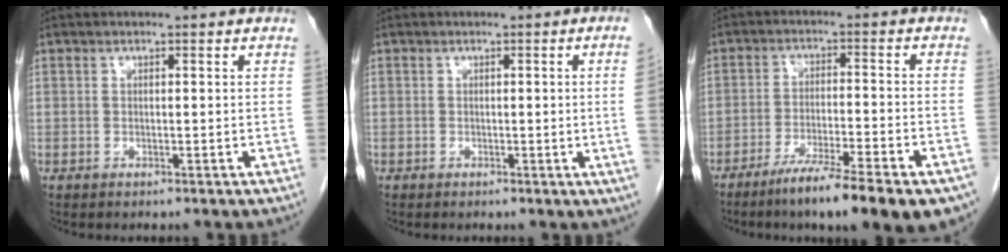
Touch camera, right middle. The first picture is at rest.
{"total": 3.2, "force": [-0.2, -1.3, 2.9], "torque": [-0.038, -0.004, 0.000]}
{"total": 15.1, "force": [-10.7, 1.5, 10.5], "torque": [-0.120, -0.022, -0.163]}